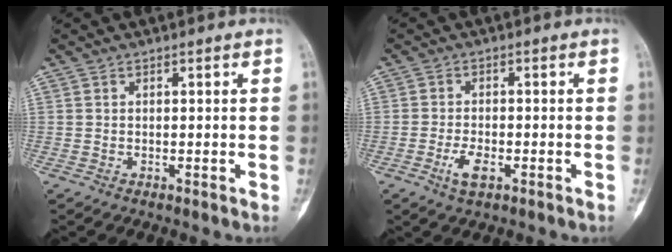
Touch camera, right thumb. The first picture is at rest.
{"total": 3.8, "force": [-1.8, 1.6, 3.0], "torque": [-0.054, 0.003, -0.032]}